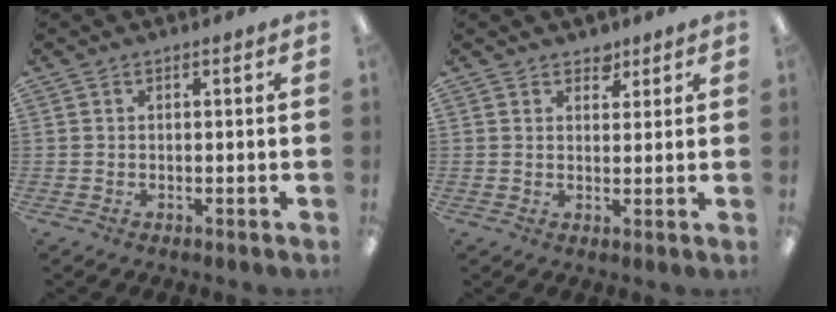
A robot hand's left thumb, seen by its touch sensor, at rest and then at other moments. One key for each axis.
{"total": 3.2, "fx": 2.4, "fy": 1.9, "fz": 0.6, "tx": 0.007, "ty": -0.011, "tz": 0.041}